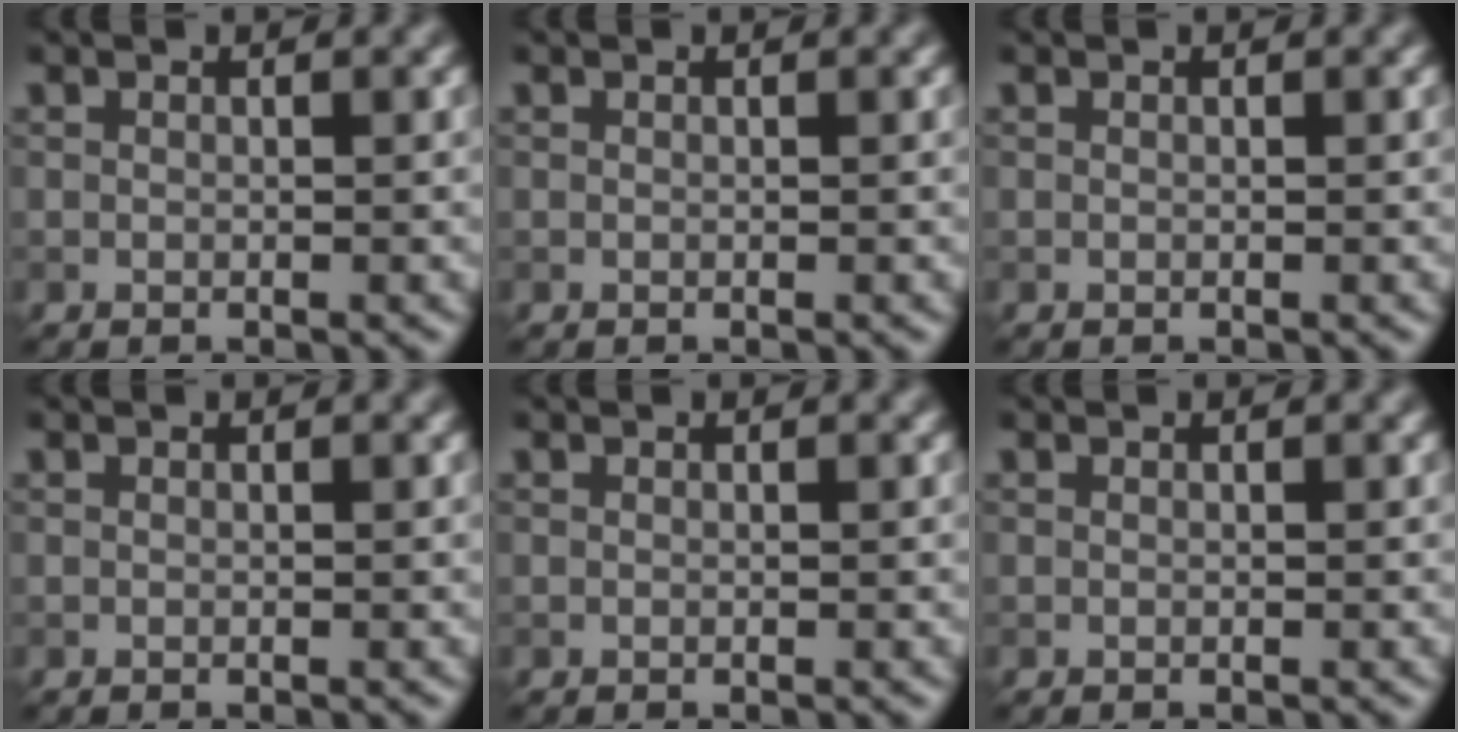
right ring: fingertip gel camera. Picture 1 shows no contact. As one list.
[{"total": 0.0}, {"total": 0.0}, {"total": 0.0}, {"total": 0.0}, {"total": 0.0}]